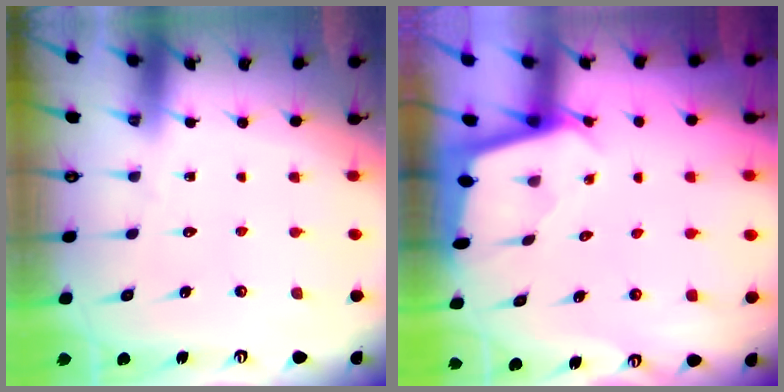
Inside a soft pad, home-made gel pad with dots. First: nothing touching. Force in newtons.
{"total": 1.9, "press": 1.9, "slide": 0.2}